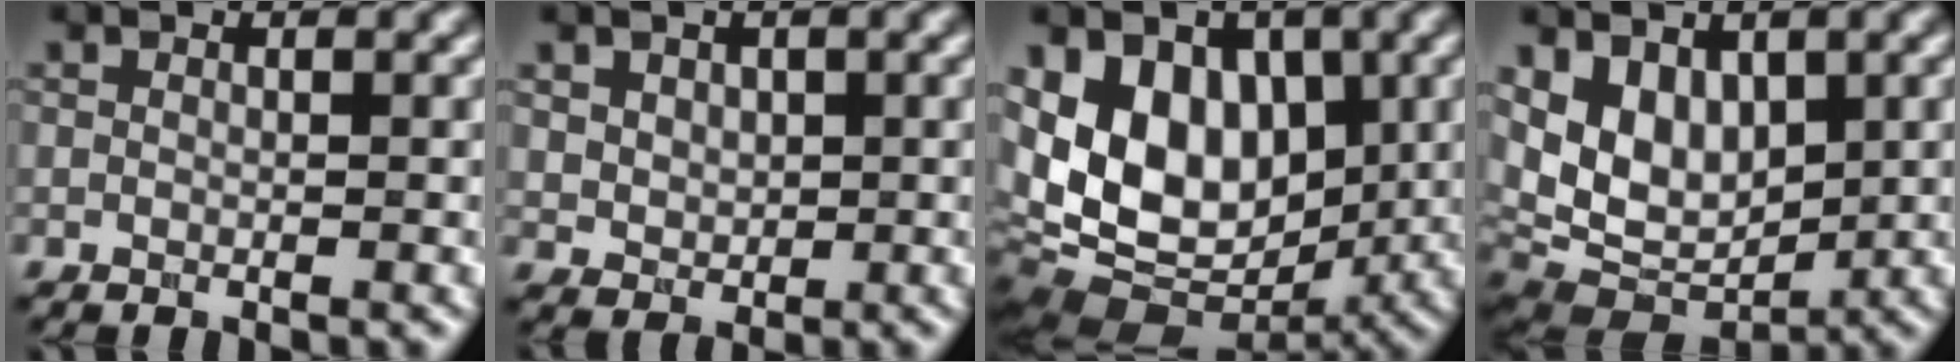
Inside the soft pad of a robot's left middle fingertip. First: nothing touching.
{"total": 2.4, "force": [1.1, 1.9, 1.0], "torque": [-0.029, -0.002, 0.029]}
{"total": 13.8, "force": [0.7, 9.9, 9.7], "torque": [-0.142, 0.016, 0.009]}
{"total": 7.3, "force": [2.0, 4.6, 5.3], "torque": [-0.100, -0.012, 0.041]}